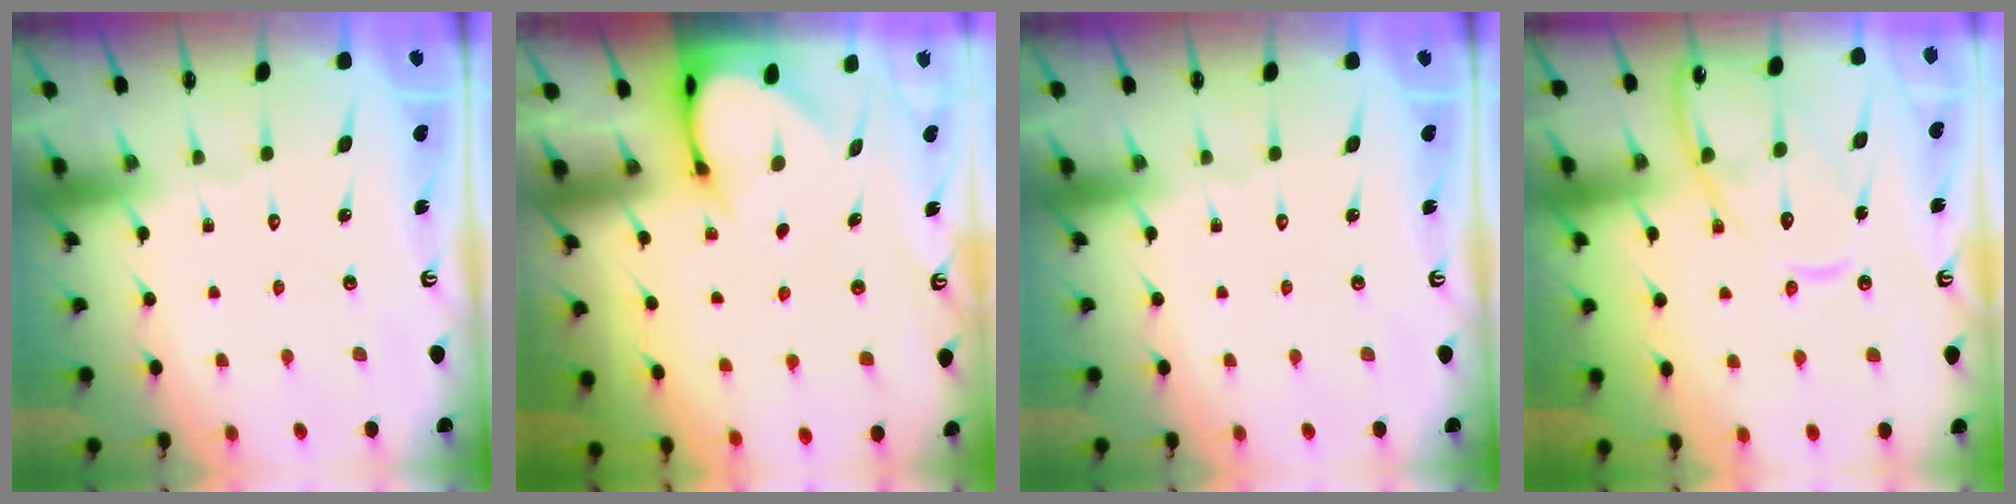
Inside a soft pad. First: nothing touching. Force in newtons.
{"total": 3.5, "press": 3.4, "slide": 0.3}
{"total": 0.0}
{"total": 13.6, "press": 13.5, "slide": 1.2}